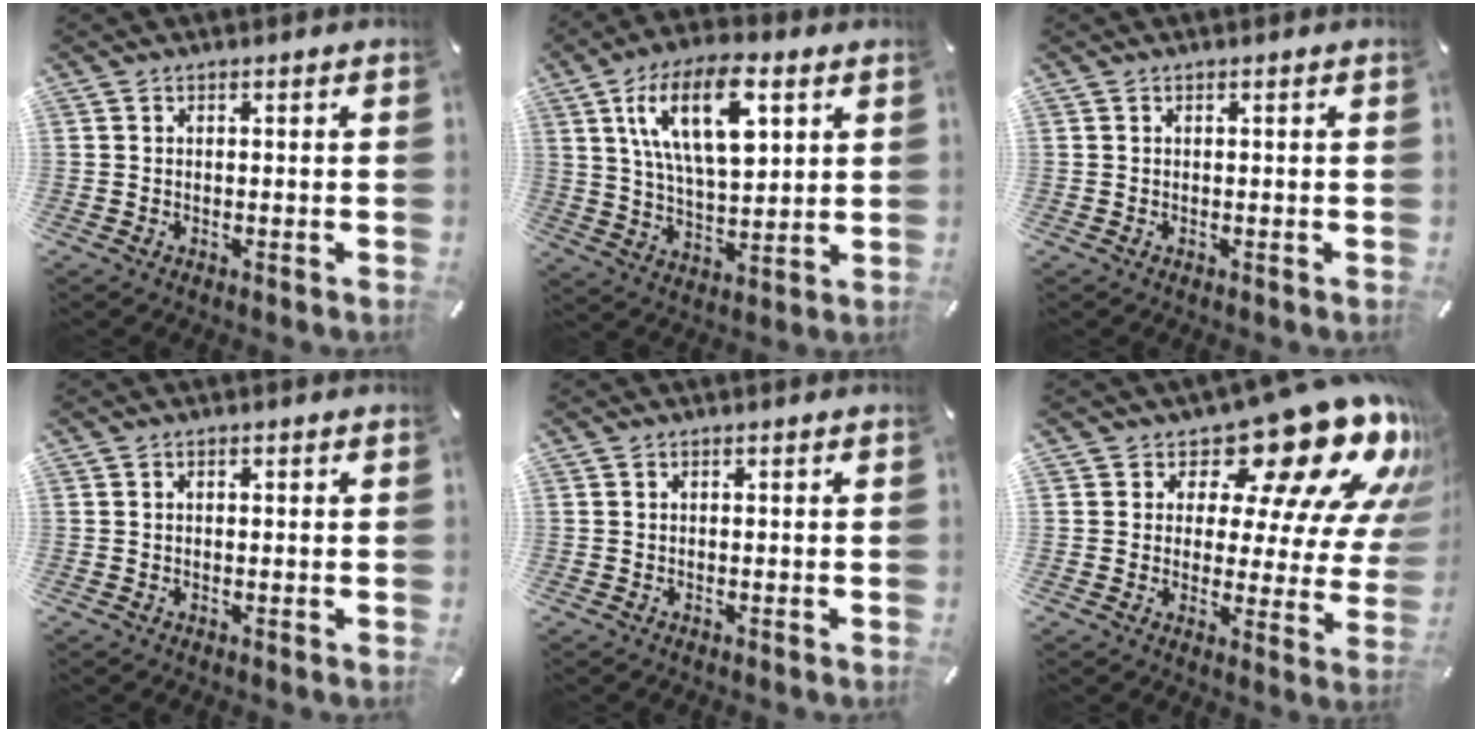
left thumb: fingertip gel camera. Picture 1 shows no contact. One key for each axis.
{"total": 17.2, "fx": 7.4, "fy": 8.2, "fz": 13.1, "tx": -0.251, "ty": -0.011, "tz": 0.122}
{"total": 0.0}
{"total": 0.5, "fx": 0.1, "fy": 0.4, "fz": 0.3, "tx": -0.007, "ty": 0.003, "tz": 0.000}
{"total": 0.0}
{"total": 19.5, "fx": 13.6, "fy": 7.4, "fz": 11.8, "tx": -0.156, "ty": -0.110, "tz": 0.219}